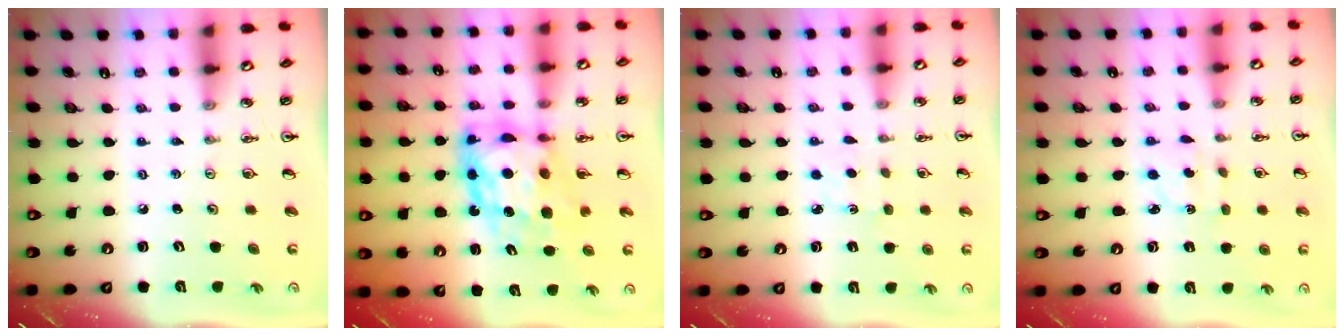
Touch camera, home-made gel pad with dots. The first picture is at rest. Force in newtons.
{"total": 12.5, "press": 12.4, "slide": 1.3}
{"total": 2.8, "press": 2.8, "slide": 0.4}
{"total": 2.6, "press": 2.5, "slide": 0.6}